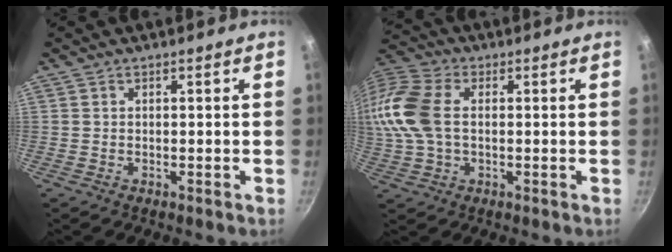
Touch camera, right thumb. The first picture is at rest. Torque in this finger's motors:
{"motor_torque": [-0.18, 0.87, 0.27, 0.02, 0.45]}